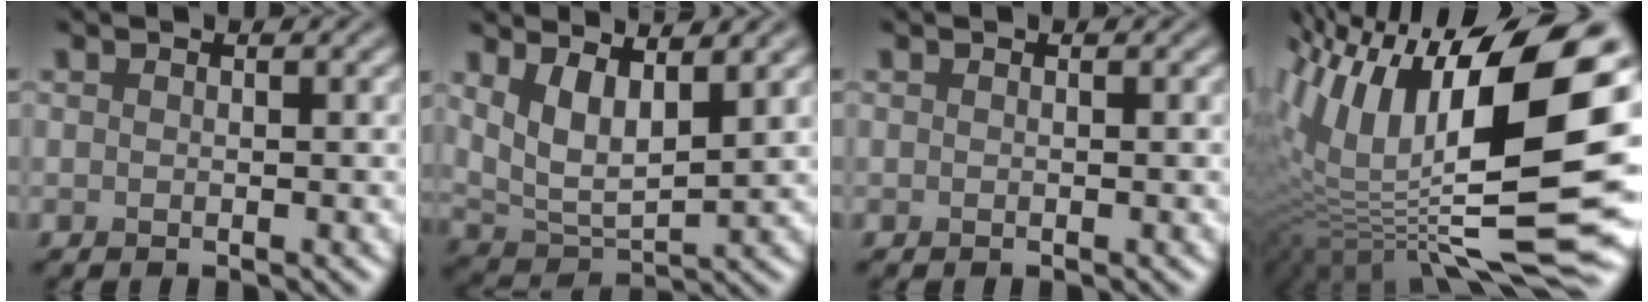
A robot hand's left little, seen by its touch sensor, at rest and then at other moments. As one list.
[{"total": 5.0, "force": [2.4, 2.0, 3.8], "torque": [-0.085, -0.011, 0.050]}, {"total": 0.0}, {"total": 16.7, "force": [2.5, 7.0, 15.0], "torque": [-0.280, 0.016, 0.034]}]